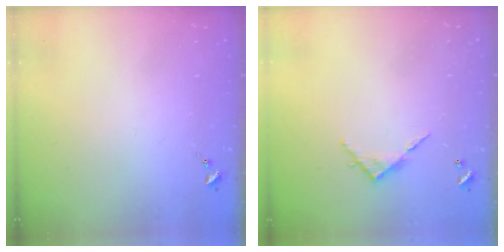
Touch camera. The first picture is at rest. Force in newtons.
{"total": 5.7, "press": 5.7, "slide": 0.4}